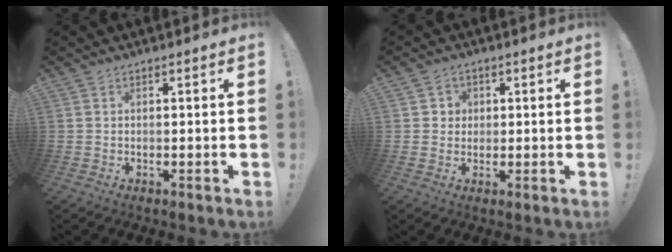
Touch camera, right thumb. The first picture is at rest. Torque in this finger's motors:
{"motor_torque": [0.33, 0.23, 0.20, -0.13, -0.02]}